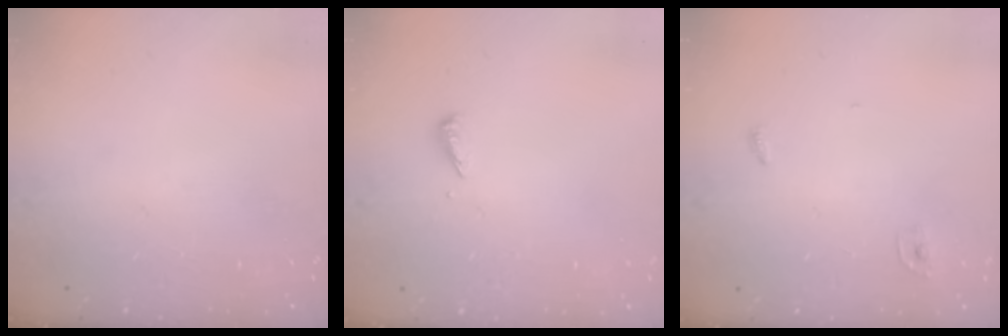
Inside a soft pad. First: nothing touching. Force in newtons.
{"total": 2.5, "press": 2.5, "slide": 0.1}
{"total": 2.8, "press": 2.8, "slide": 0.1}